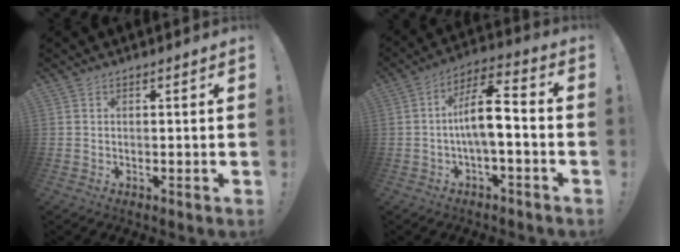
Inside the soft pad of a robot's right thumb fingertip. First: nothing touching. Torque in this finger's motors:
{"motor_torque": [0.32, 0.32, 0.38, 0.37, 0.12]}